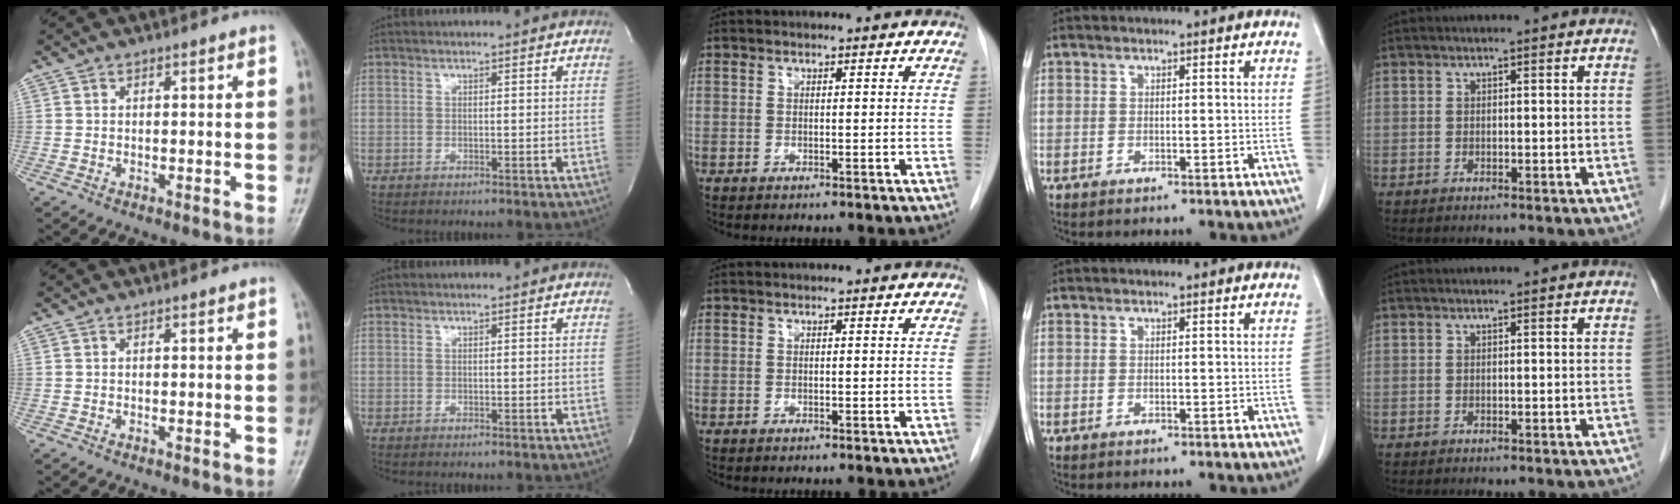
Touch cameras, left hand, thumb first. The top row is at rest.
{}